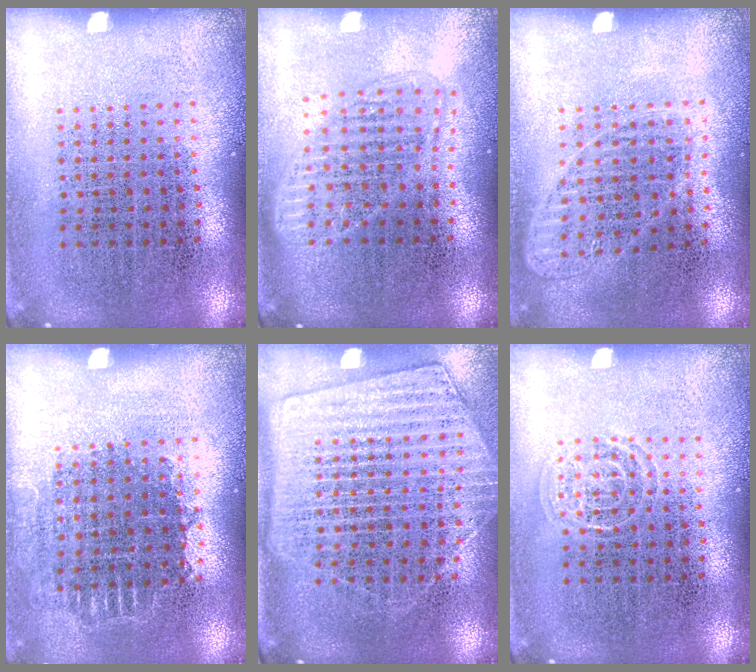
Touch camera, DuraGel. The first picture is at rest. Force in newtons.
{"total": 1.6, "press": 1.4, "slide": 0.7}
{"total": 1.1, "press": 1.1, "slide": 0.2}
{"total": 0.8, "press": 0.7, "slide": 0.3}
{"total": 1.7, "press": 1.5, "slide": 0.8}
{"total": 1.3, "press": 1.3, "slide": 0.2}